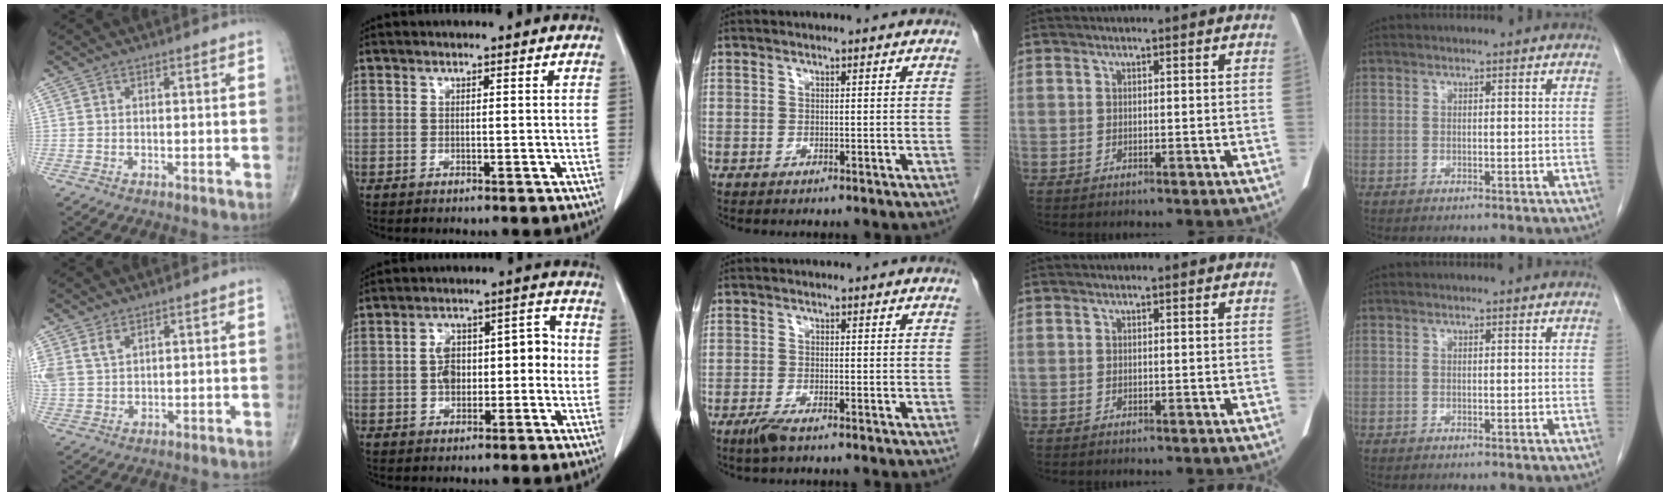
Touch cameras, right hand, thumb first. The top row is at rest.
{"thumb": {"total": 5.5, "force": [3.0, 3.3, 3.1], "torque": [-0.068, -0.002, 0.074]}, "index": {"total": 8.3, "force": [-0.9, 5.0, 6.6], "torque": [-0.103, 0.045, -0.010]}, "middle": {"total": 2.4, "force": [-1.6, 0.4, 1.7], "torque": [-0.040, -0.006, -0.033]}}